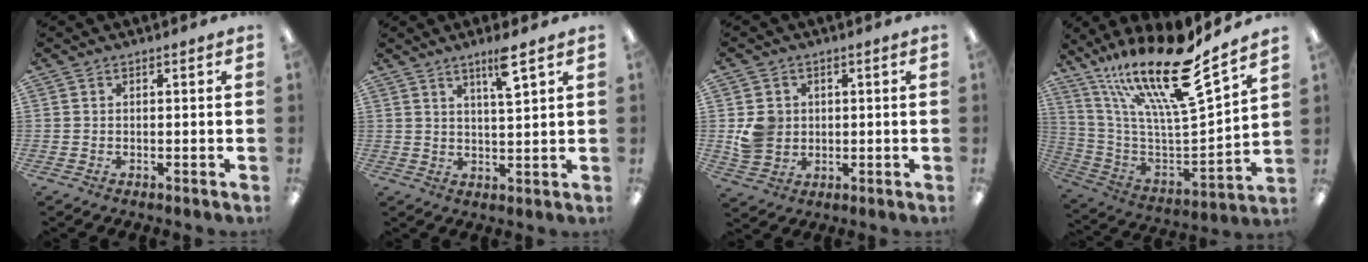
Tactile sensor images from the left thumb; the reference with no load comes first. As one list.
[{"total": 6.5, "force": [4.2, 0.9, 4.9], "torque": [-0.077, -0.017, 0.064]}, {"total": 6.1, "force": [0.9, 5.6, 2.2], "torque": [-0.028, 0.008, 0.018]}, {"total": 22.1, "force": [15.9, 4.2, 14.7], "torque": [-0.251, -0.110, 0.265]}]